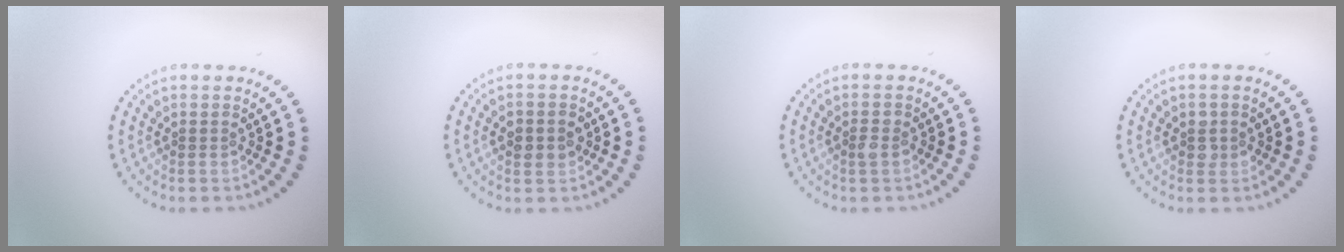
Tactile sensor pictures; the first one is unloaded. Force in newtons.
{"total": 2.1, "press": 2.1, "slide": 0.0}
{"total": 1.1, "press": 1.1, "slide": 0.0}
{"total": 1.5, "press": 1.5, "slide": 0.3}